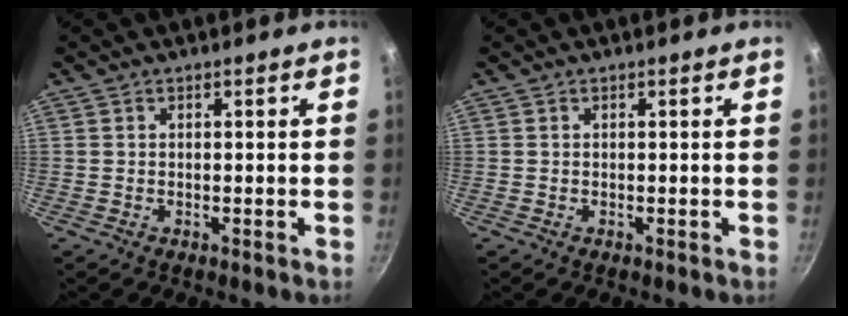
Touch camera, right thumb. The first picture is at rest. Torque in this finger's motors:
{"motor_torque": [0.00, 0.00, 0.00, 0.00, 0.01]}